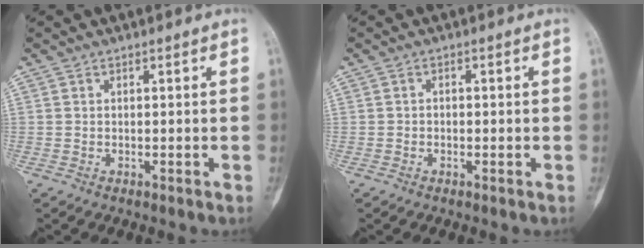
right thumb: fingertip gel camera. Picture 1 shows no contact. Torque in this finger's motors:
{"motor_torque": [-0.30, -0.02, 0.07, -0.08, 0.02]}